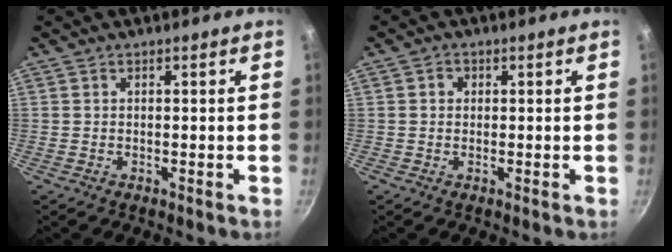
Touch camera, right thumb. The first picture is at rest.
{"total": 1.4, "force": [0.3, 1.3, 0.5], "torque": [-0.003, 0.003, 0.001]}